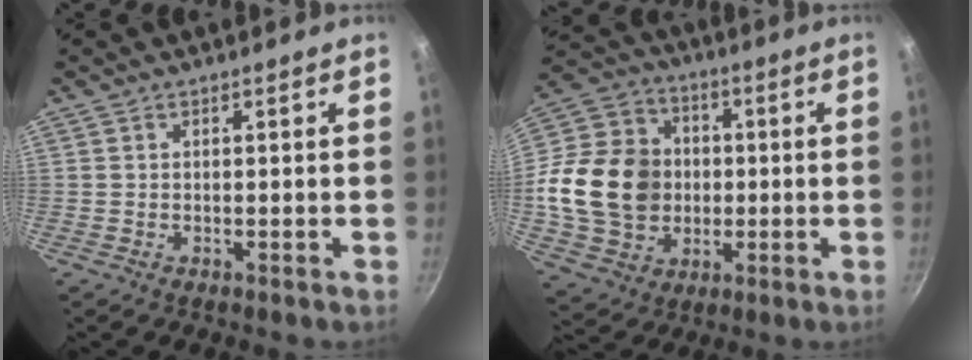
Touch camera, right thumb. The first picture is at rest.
{"total": 20.7, "force": [-0.9, 17.1, 11.6], "torque": [-0.203, 0.028, -0.011]}